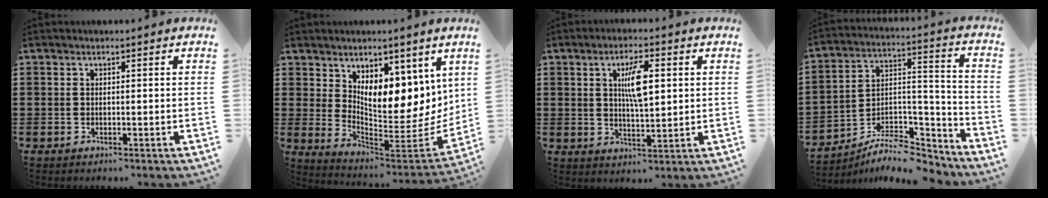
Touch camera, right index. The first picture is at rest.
{"total": 8.1, "force": [5.5, 4.2, 4.2], "torque": [-0.064, -0.065, 0.097]}
{"total": 6.7, "force": [1.7, 2.1, 6.2], "torque": [-0.109, 0.003, 0.022]}
{"total": 8.8, "force": [-7.5, 3.0, 3.5], "torque": [-0.049, 0.024, -0.140]}